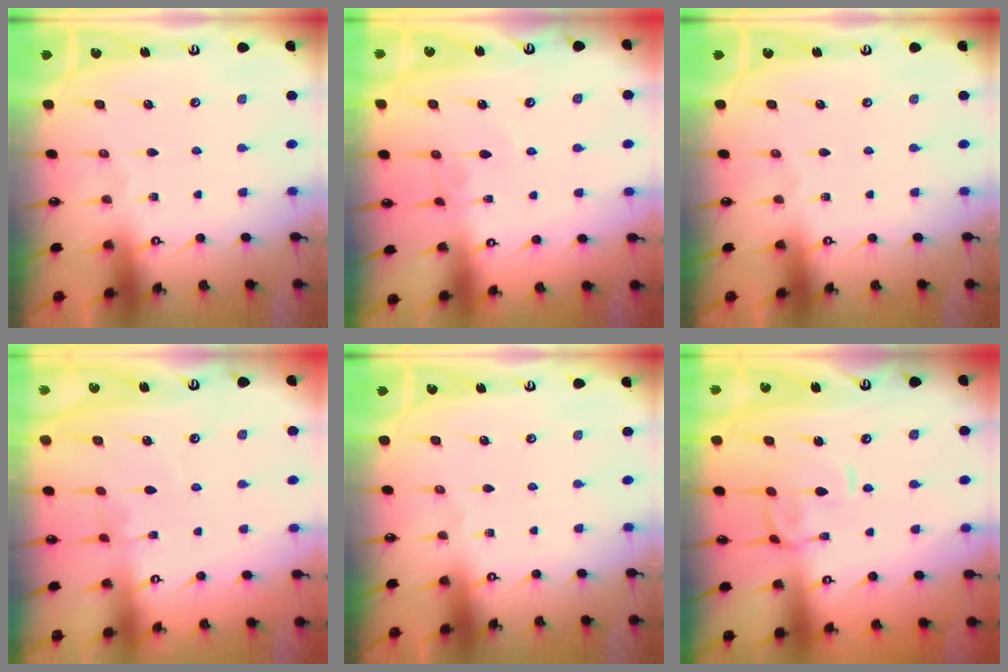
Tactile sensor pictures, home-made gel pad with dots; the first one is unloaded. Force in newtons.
{"total": 1.6, "press": 1.6, "slide": 0.1}
{"total": 0.0}
{"total": 2.5, "press": 2.4, "slide": 0.5}
{"total": 0.0}
{"total": 1.0, "press": 0.6, "slide": 0.7}